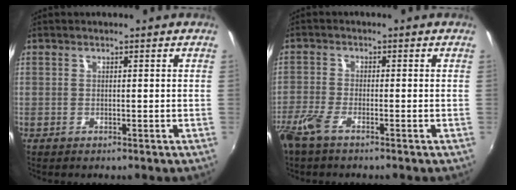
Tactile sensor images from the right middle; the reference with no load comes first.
{"total": 5.1, "force": [-3.6, 1.4, 3.3], "torque": [-0.087, -0.011, -0.076]}